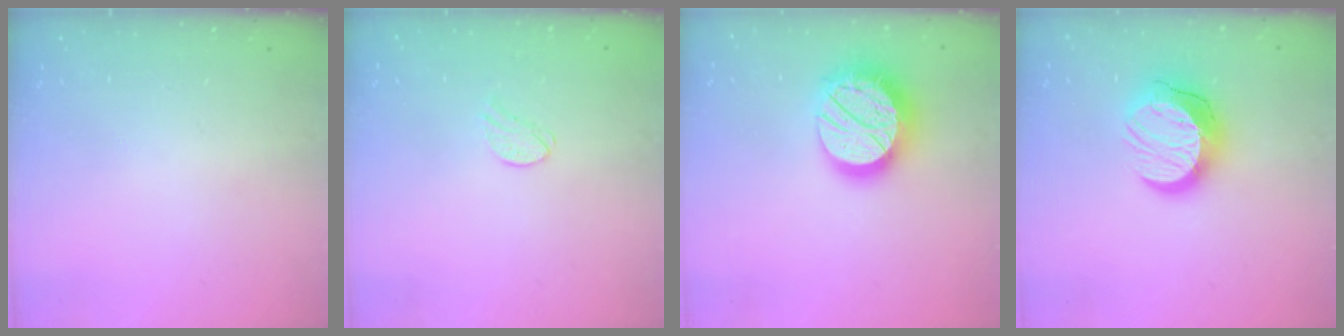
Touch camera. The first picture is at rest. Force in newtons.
{"total": 5.3, "press": 5.3, "slide": 0.5}
{"total": 18.7, "press": 18.7, "slide": 1.1}
{"total": 13.6, "press": 13.5, "slide": 1.0}